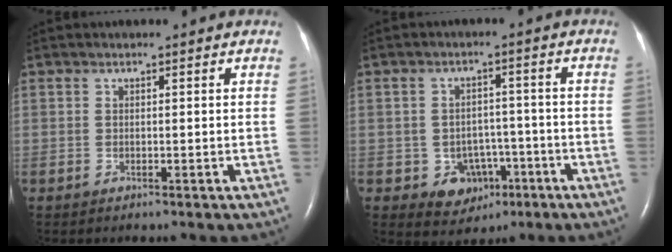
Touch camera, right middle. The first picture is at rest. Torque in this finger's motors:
{"motor_torque": [0.16, -0.12, 0.05, 0.02]}